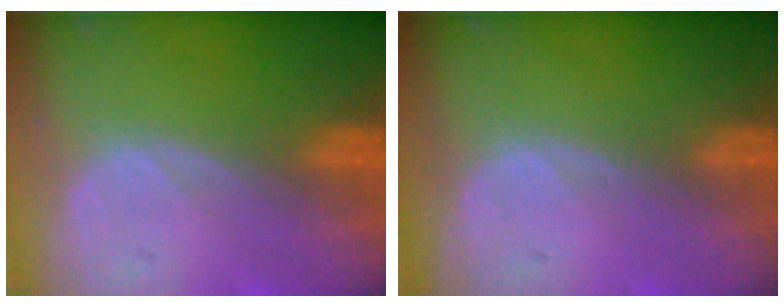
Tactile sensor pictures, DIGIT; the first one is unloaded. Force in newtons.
{"total": 0.0}